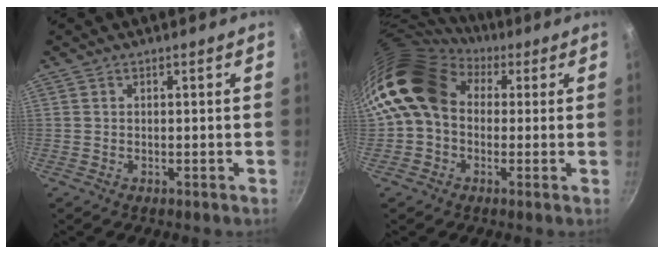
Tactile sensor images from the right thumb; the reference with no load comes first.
{"total": 13.9, "force": [2.2, 11.0, 8.2], "torque": [-0.129, 0.025, 0.019]}